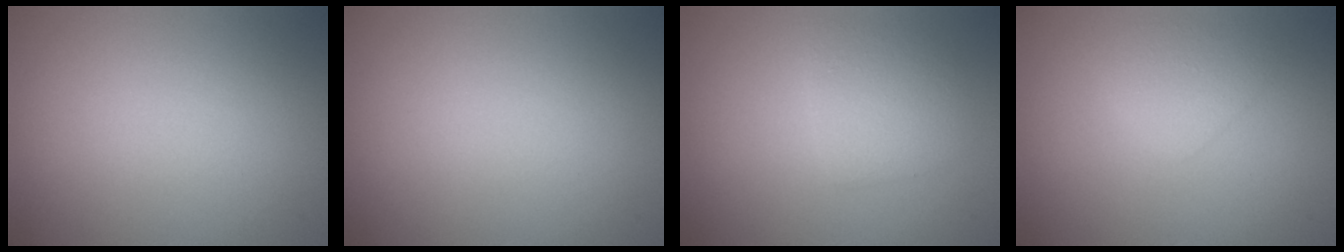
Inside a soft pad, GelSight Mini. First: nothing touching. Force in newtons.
{"total": 0.0}
{"total": 2.3, "press": 2.3, "slide": 0.0}
{"total": 1.8, "press": 1.8, "slide": 0.0}